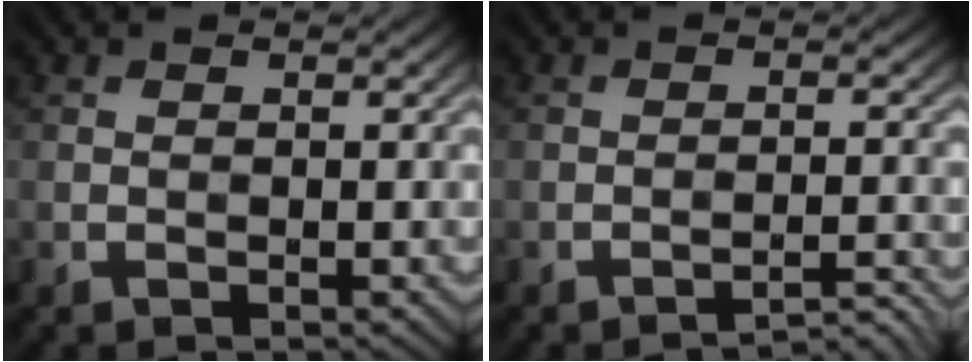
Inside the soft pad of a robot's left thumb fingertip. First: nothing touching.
{"total": 2.8, "force": [-2.5, 0.2, 1.2], "torque": [-0.010, 0.014, -0.041]}